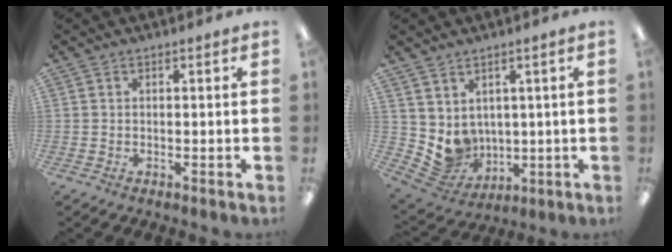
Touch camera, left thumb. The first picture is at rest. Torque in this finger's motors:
{"motor_torque": [-0.26, 0.38, 0.48, -0.74, 0.00]}